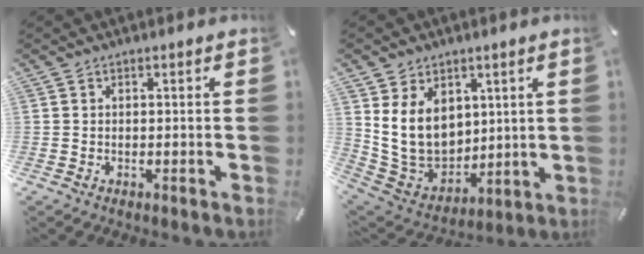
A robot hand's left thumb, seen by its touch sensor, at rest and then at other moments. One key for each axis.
{"total": 13.3, "fx": 4.3, "fy": 10.9, "fz": 6.4, "tx": -0.139, "ty": -0.027, "tz": 0.088}